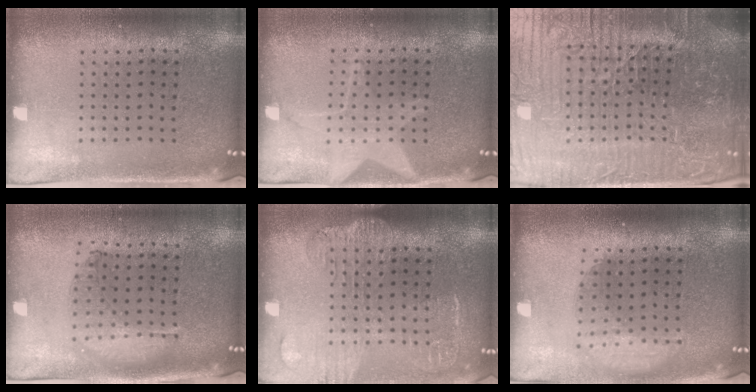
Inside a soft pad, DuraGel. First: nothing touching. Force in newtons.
{"total": 2.4, "press": 2.4, "slide": 0.3}
{"total": 7.4, "press": 6.7, "slide": 3.1}
{"total": 0.9, "press": 0.9, "slide": 0.2}
{"total": 1.8, "press": 1.6, "slide": 0.9}
{"total": 1.6, "press": 1.2, "slide": 1.0}